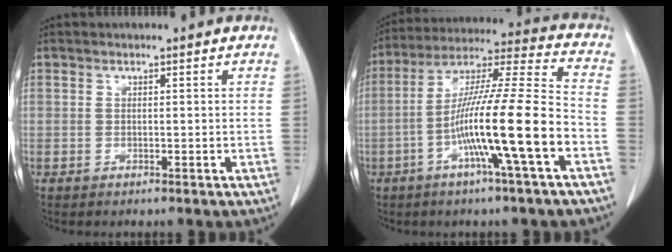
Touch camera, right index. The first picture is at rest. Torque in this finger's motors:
{"motor_torque": [1.82, -0.32, 1.05, 0.21]}